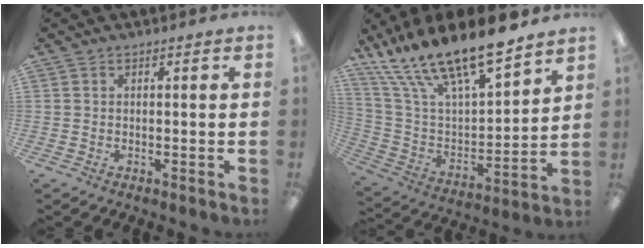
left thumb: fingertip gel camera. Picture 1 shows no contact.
{"total": 19.4, "force": [16.6, 4.7, 9.1], "torque": [-0.185, -0.120, 0.292]}